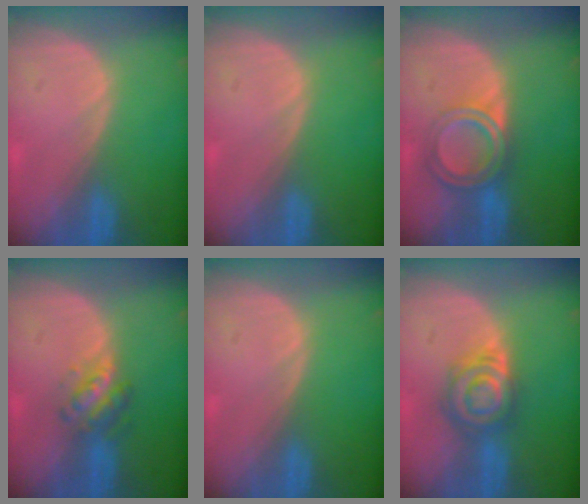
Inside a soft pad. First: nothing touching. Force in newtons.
{"total": 0.0}
{"total": 6.4, "press": 5.4, "slide": 3.4}
{"total": 4.8, "press": 4.3, "slide": 2.1}
{"total": 0.0}
{"total": 6.9, "press": 6.5, "slide": 2.5}